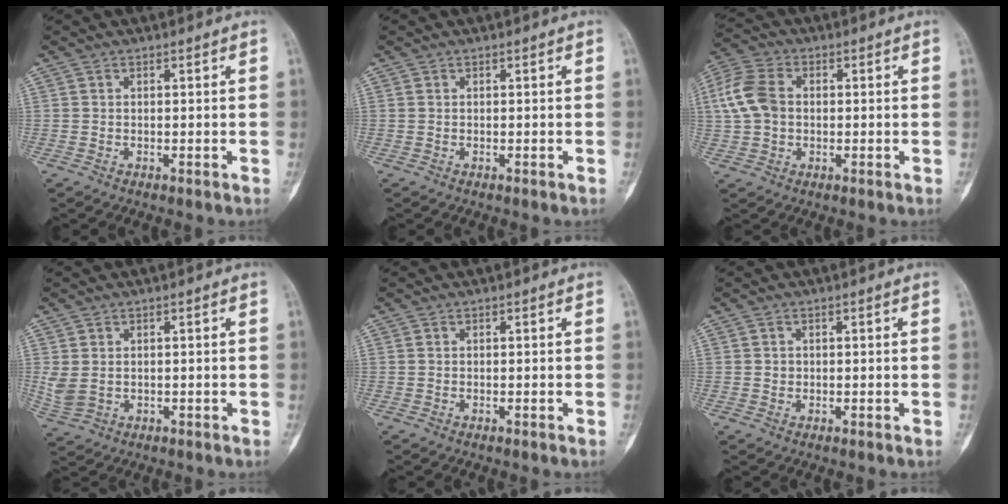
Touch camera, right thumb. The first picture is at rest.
{"total": 0.0}
{"total": 9.3, "force": [0.6, 6.8, 6.3], "torque": [-0.135, 0.016, 0.006]}
{"total": 3.9, "force": [0.3, 2.8, 2.6], "torque": [-0.065, -0.004, 0.016]}
{"total": 0.0}
{"total": 0.9, "force": [0.1, 0.8, 0.2], "torque": [0.000, 0.002, 0.002]}